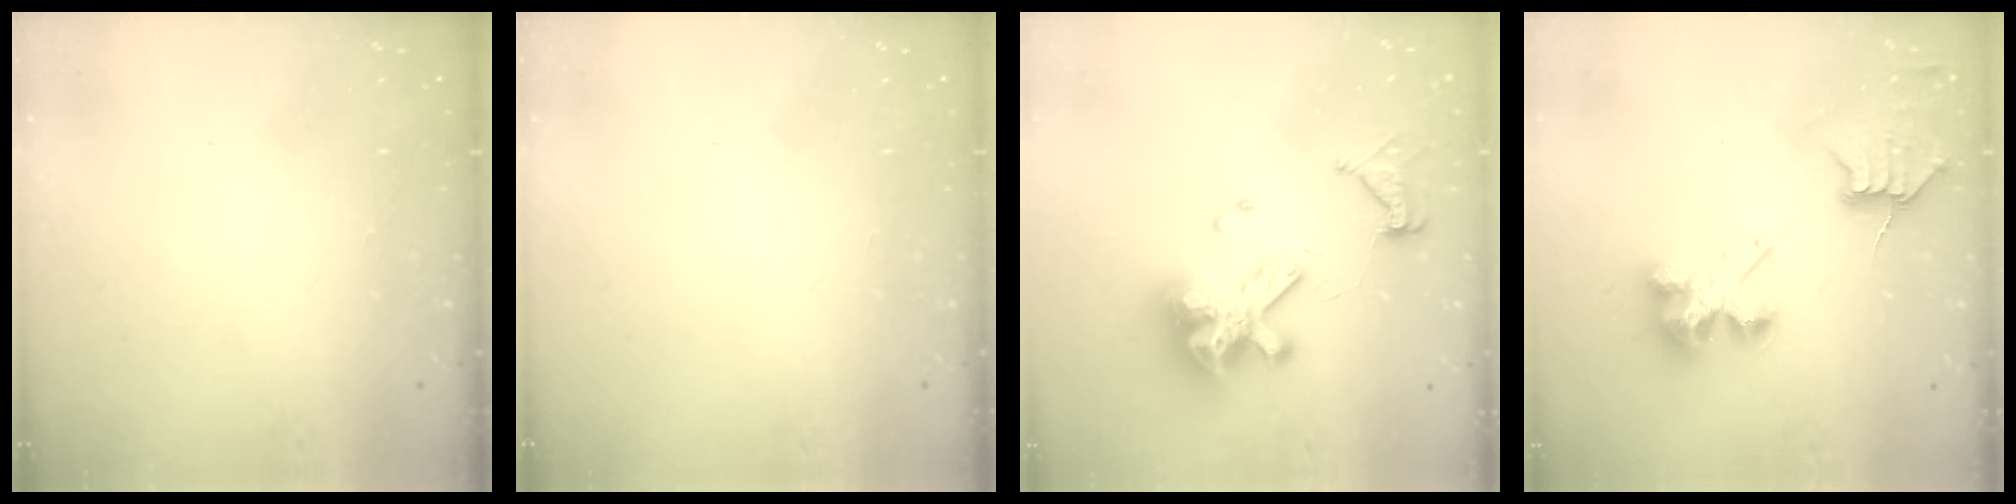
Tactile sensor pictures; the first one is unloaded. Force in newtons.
{"total": 0.0}
{"total": 13.1, "press": 13.0, "slide": 1.6}
{"total": 6.1, "press": 6.1, "slide": 0.2}